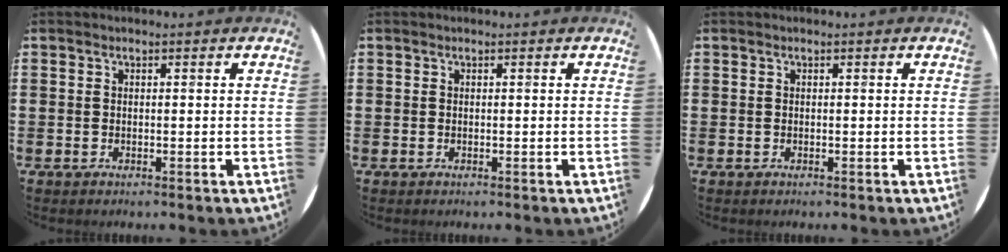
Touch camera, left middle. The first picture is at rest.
{"total": 0.0}
{"total": 0.0}